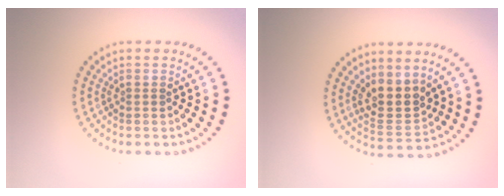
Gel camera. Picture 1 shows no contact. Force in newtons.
{"total": 3.4, "press": 3.0, "slide": 1.7}